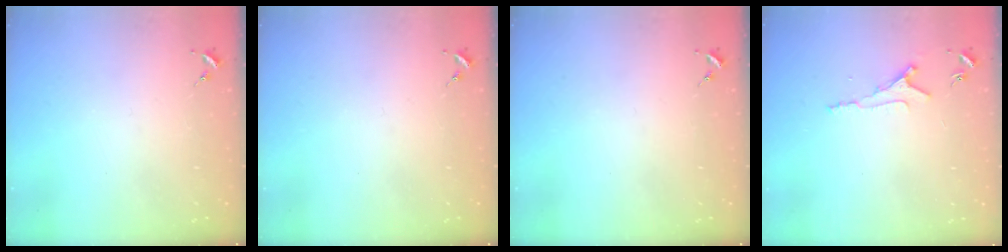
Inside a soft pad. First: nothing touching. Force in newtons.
{"total": 0.0}
{"total": 0.0}
{"total": 5.6, "press": 5.5, "slide": 0.8}